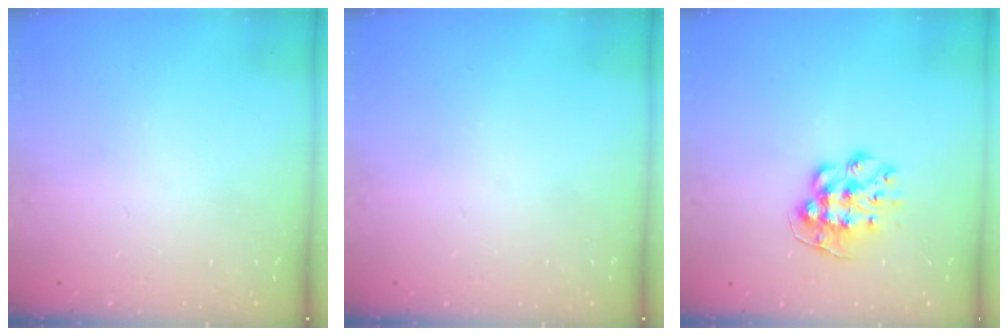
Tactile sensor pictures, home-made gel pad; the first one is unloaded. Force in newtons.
{"total": 0.0}
{"total": 9.8, "press": 9.7, "slide": 0.5}